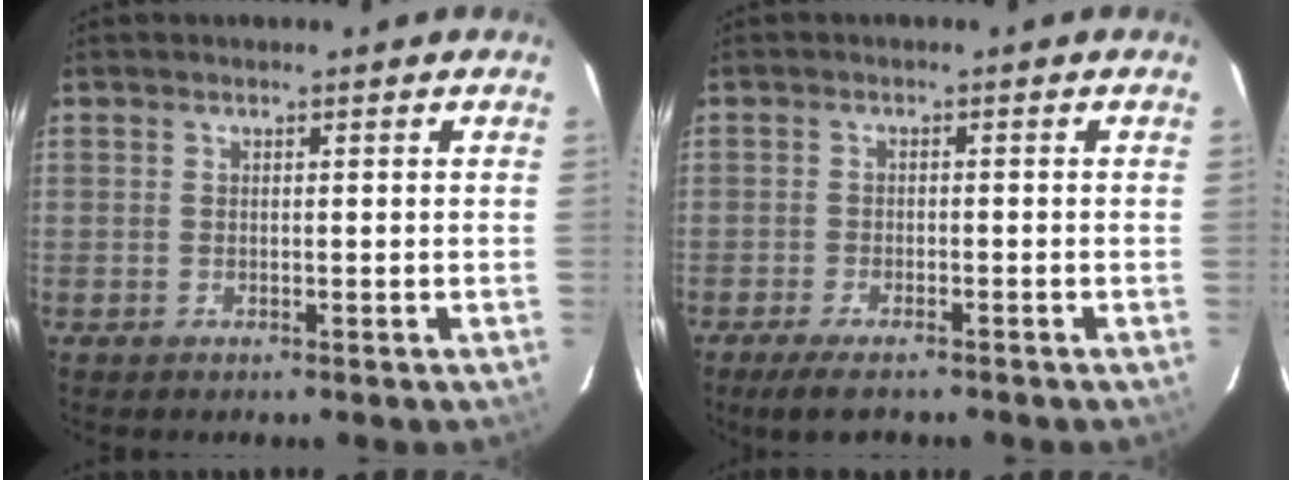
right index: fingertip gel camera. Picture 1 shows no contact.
{"total": 5.7, "force": [-4.6, 1.3, 3.2], "torque": [-0.078, -0.018, -0.081]}